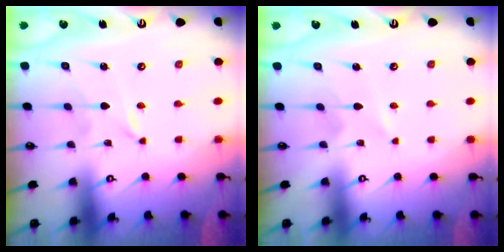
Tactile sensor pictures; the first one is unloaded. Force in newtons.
{"total": 2.2, "press": 2.2, "slide": 0.3}